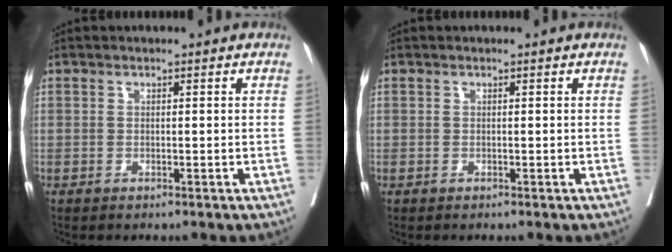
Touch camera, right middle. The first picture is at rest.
{"total": 0.0}